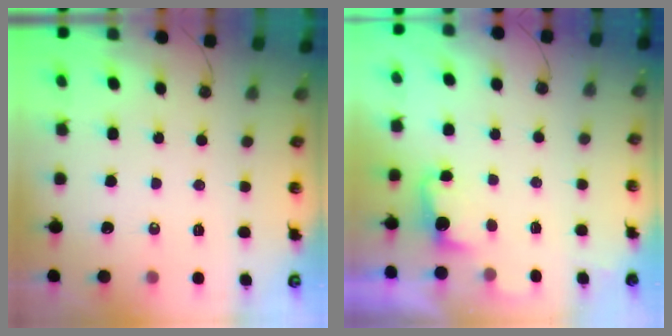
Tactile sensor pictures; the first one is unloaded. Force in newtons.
{"total": 2.6, "press": 2.4, "slide": 1.0}